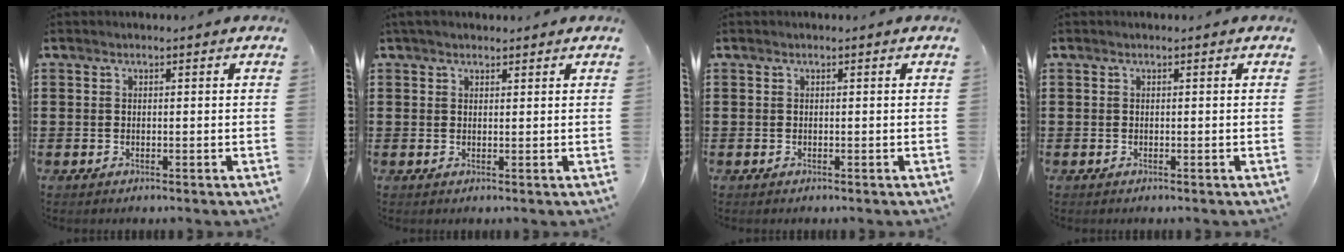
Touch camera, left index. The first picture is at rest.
{"total": 1.6, "force": [1.4, 0.7, 0.4], "torque": [-0.011, 0.006, 0.027]}
{"total": 0.0}
{"total": 0.0}